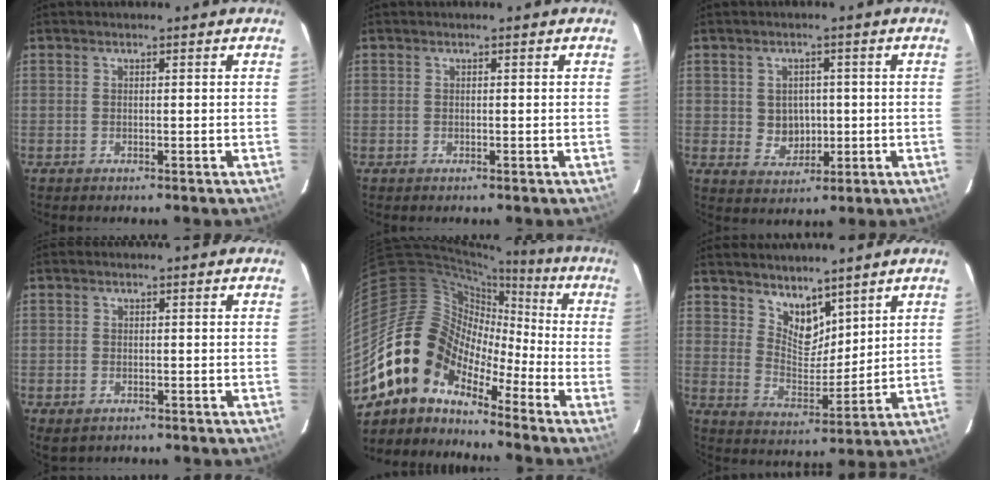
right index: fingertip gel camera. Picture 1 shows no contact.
{"total": 0.0}
{"total": 5.0, "force": [0.1, 4.6, 2.0], "torque": [-0.040, 0.007, 0.013]}
{"total": 2.7, "force": [-1.3, 2.0, 1.3], "torque": [-0.026, -0.006, -0.018]}
{"total": 13.5, "force": [-9.8, 8.1, 4.5], "torque": [-0.081, 0.025, -0.201]}
{"total": 8.3, "force": [6.3, 4.1, 3.4], "torque": [-0.047, -0.003, 0.122]}